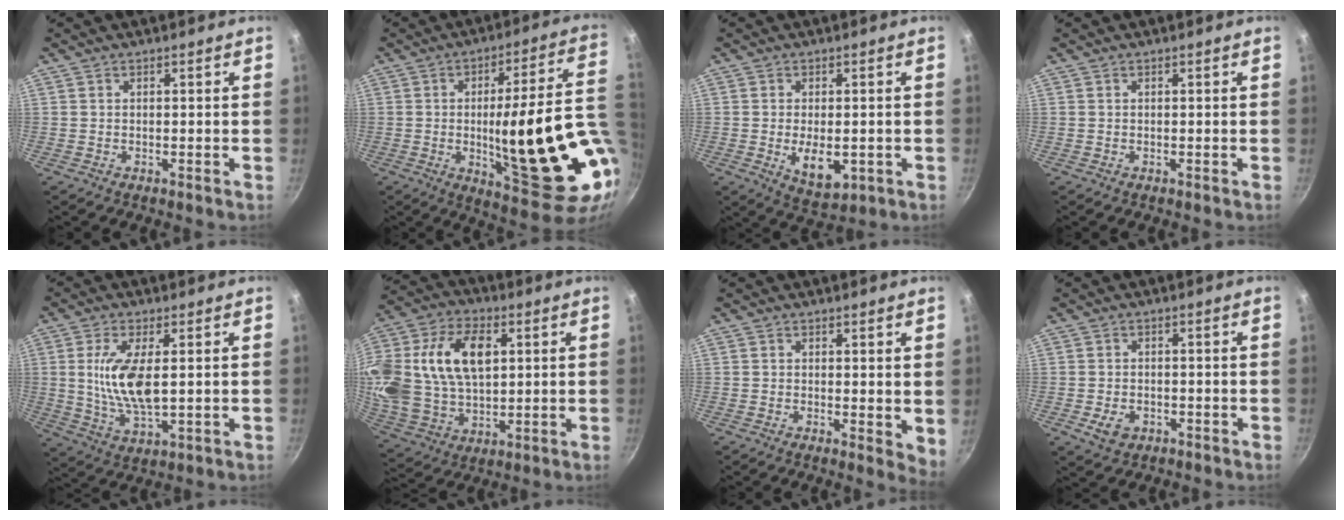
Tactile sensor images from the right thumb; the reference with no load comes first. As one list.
[{"total": 25.3, "force": [-2.1, 6.7, 24.3], "torque": [-0.324, -0.006, -0.011]}, {"total": 7.6, "force": [-1.4, 4.1, 6.2], "torque": [-0.085, -0.009, -0.008]}, {"total": 0.0}, {"total": 11.0, "force": [1.3, 4.5, 10.0], "torque": [-0.193, -0.012, 0.030]}, {"total": 24.7, "force": [5.7, 16.0, 17.9], "torque": [-0.379, 0.013, 0.108]}, {"total": 3.9, "force": [1.0, 1.9, 3.3], "torque": [-0.036, -0.006, 0.013]}, {"total": 4.0, "force": [-1.5, 2.9, 2.3], "torque": [-0.039, 0.009, -0.020]}]